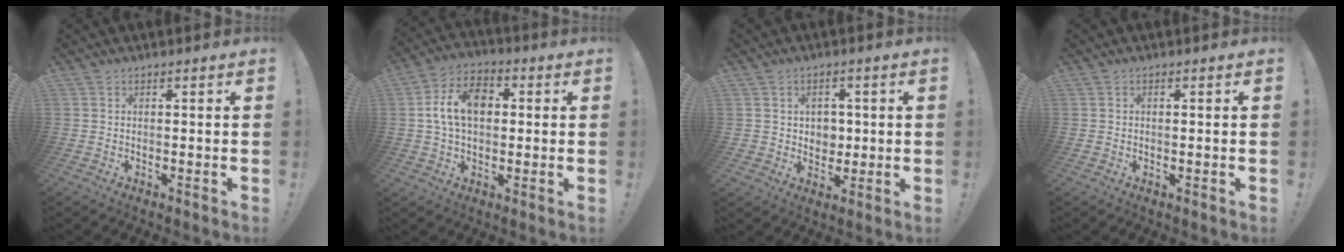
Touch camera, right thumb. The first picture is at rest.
{"total": 11.3, "force": [1.7, 8.0, 7.8], "torque": [-0.129, 0.013, 0.032]}
{"total": 5.7, "force": [1.6, 5.3, 1.5], "torque": [-0.014, -0.011, 0.029]}
{"total": 0.0}